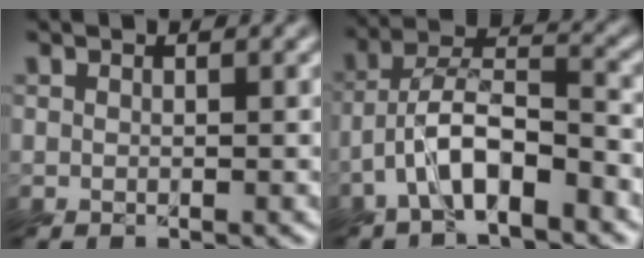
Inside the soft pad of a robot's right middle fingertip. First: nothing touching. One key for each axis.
{"total": 6.7, "fx": -3.9, "fy": 2.3, "fz": 5.0, "tx": -0.086, "ty": 0.013, "tz": -0.080}